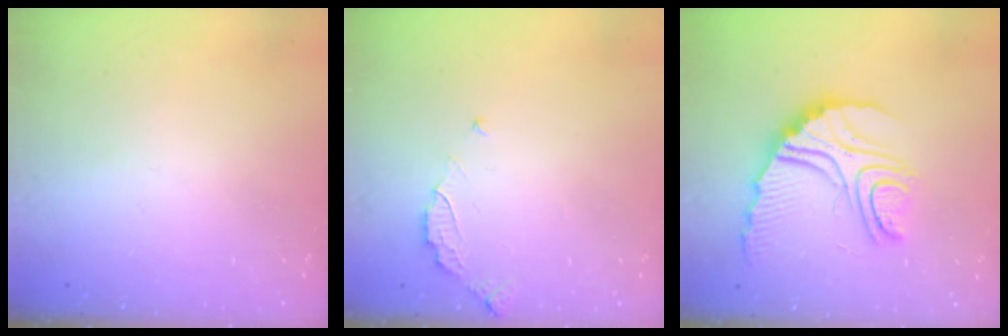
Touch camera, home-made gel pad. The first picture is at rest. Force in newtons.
{"total": 2.9, "press": 2.9, "slide": 0.3}
{"total": 14.1, "press": 14.0, "slide": 1.2}